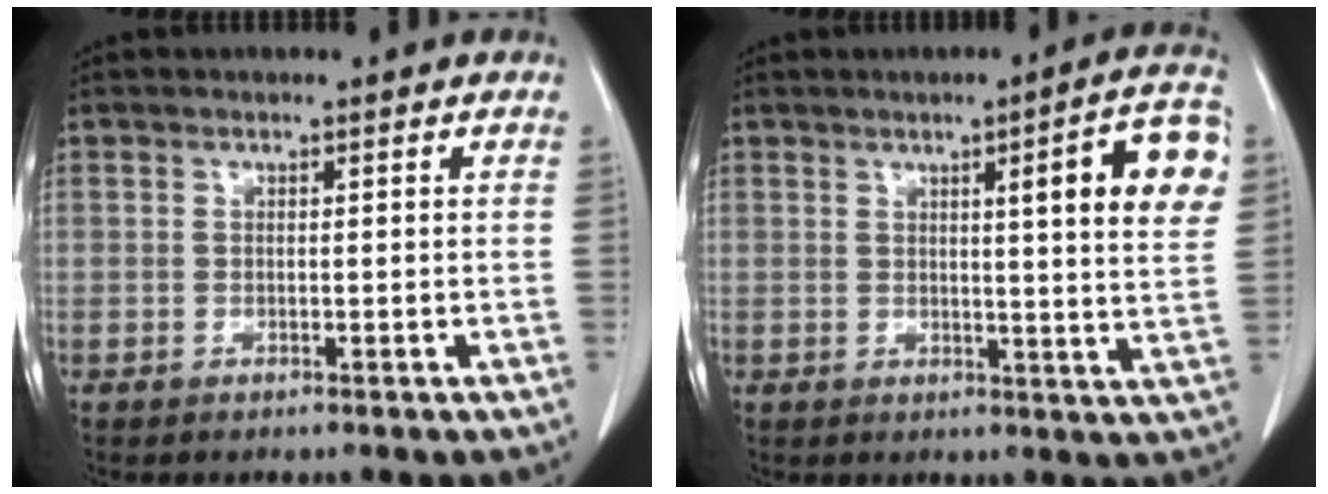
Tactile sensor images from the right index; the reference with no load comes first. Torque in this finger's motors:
{"motor_torque": [0.41, 0.23, 0.20, 0.04]}